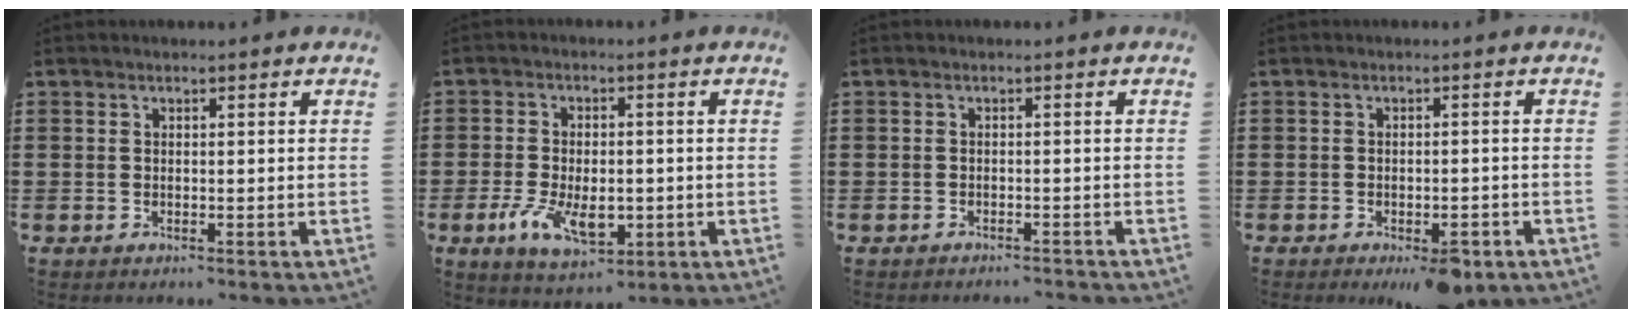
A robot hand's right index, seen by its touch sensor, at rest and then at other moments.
{"total": 7.3, "force": [-2.1, 4.1, 5.8], "torque": [-0.115, -0.002, -0.039]}
{"total": 0.9, "force": [-0.9, 0.1, 0.1], "torque": [-0.006, 0.000, -0.018]}
{"total": 2.8, "force": [-2.0, 0.7, 1.8], "torque": [-0.030, 0.004, -0.037]}